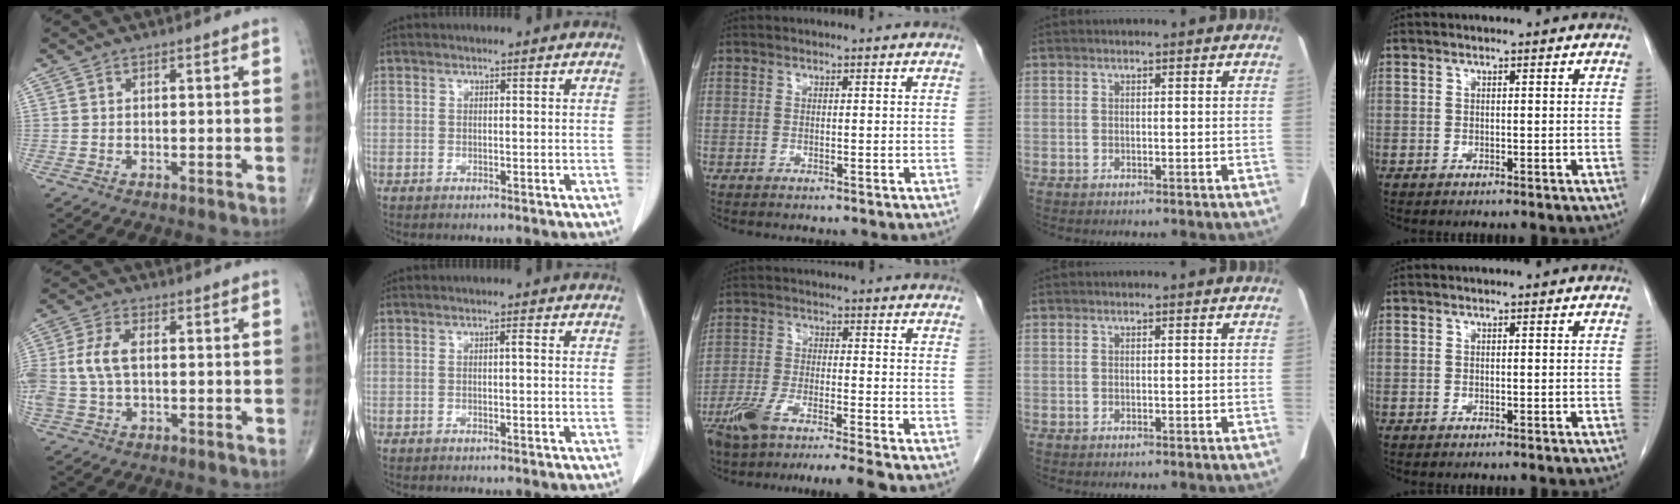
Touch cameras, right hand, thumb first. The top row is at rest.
{"thumb": {"total": 7.8, "force": [0.2, 4.5, 6.3], "torque": [-0.158, 0.016, 0.004]}, "index": {"total": 0.7, "force": [0.0, 0.0, 0.7], "torque": [-0.012, 0.001, 0.000]}, "middle": {"total": 11.3, "force": [-9.4, -0.2, 6.4], "torque": [-0.107, -0.019, -0.155]}}